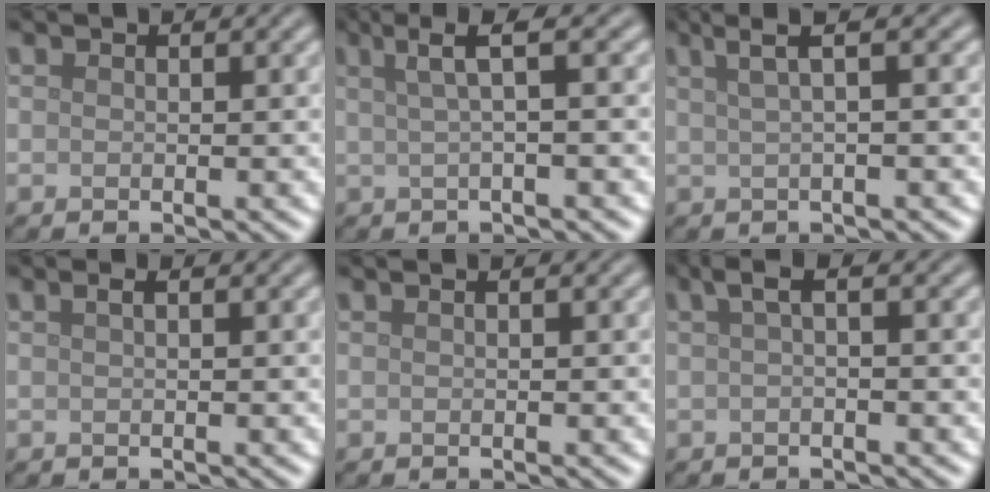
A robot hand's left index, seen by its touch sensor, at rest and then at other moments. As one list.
[{"total": 3.3, "force": [1.0, 0.7, 3.1], "torque": [-0.046, 0.009, 0.017]}, {"total": 3.1, "force": [1.4, 0.7, 2.7], "torque": [-0.036, 0.010, 0.021]}, {"total": 0.8, "force": [0.3, 0.2, 0.7], "torque": [-0.013, 0.006, 0.006]}, {"total": 0.5, "force": [0.2, 0.2, 0.5], "torque": [-0.007, 0.002, -0.002]}, {"total": 1.9, "force": [0.3, 0.5, 1.8], "torque": [-0.032, 0.009, 0.004]}]